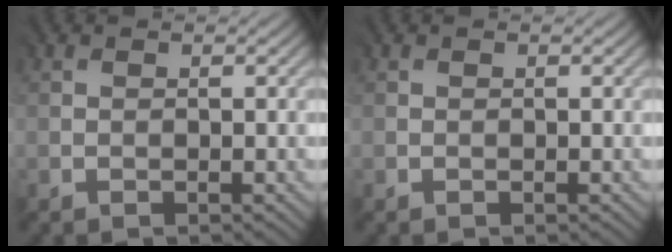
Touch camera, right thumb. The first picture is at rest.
{"total": 0.0}